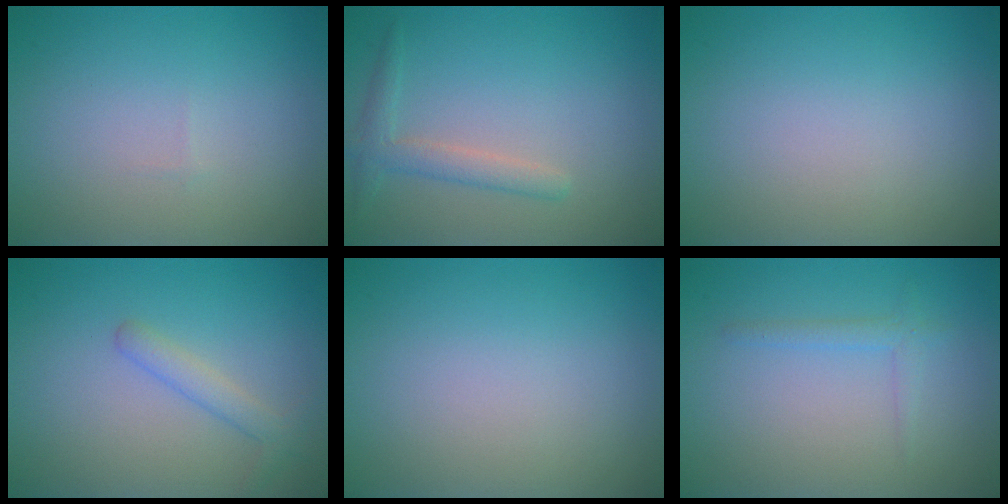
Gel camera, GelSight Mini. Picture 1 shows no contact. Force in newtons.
{"total": 2.1, "press": 2.1, "slide": 0.0}
{"total": 0.0}
{"total": 1.9, "press": 1.9, "slide": 0.0}
{"total": 0.0}
{"total": 1.3, "press": 1.3, "slide": 0.1}